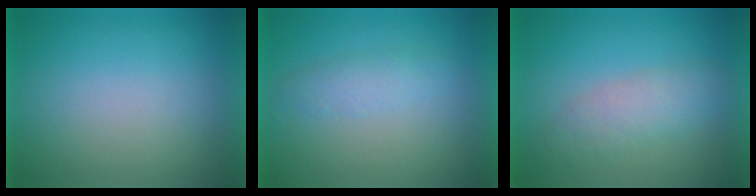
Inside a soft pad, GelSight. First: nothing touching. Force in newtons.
{"total": 2.5}
{"total": 2.8}